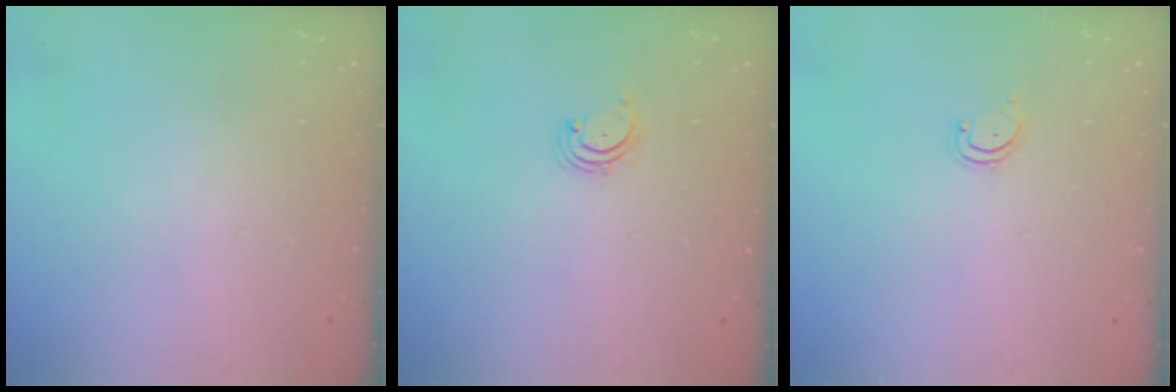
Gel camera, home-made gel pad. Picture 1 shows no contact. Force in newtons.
{"total": 1.7, "press": 1.6, "slide": 0.2}
{"total": 2.3, "press": 2.3, "slide": 0.1}